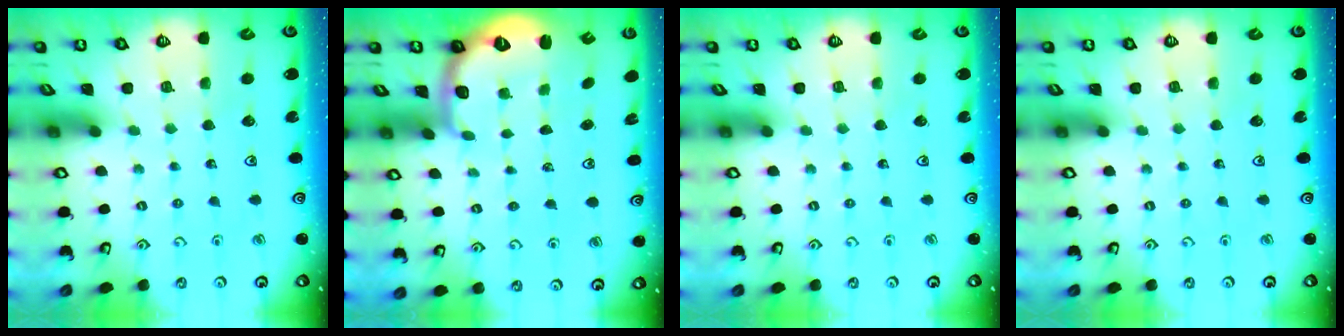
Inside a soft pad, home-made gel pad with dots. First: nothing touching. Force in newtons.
{"total": 2.7, "press": 1.7, "slide": 2.1}
{"total": 0.0}
{"total": 0.0}